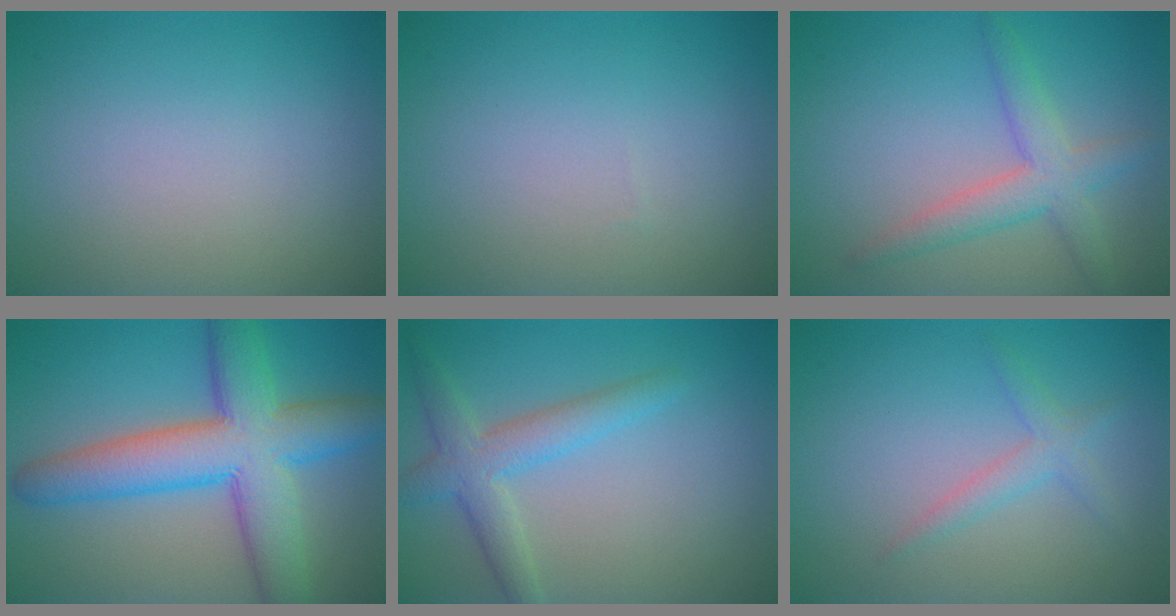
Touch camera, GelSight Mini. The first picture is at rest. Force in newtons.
{"total": 0.0}
{"total": 3.9, "press": 3.9, "slide": 0.1}
{"total": 9.5, "press": 9.5, "slide": 0.2}
{"total": 3.6, "press": 3.6, "slide": 0.1}
{"total": 1.9, "press": 1.9, "slide": 0.1}